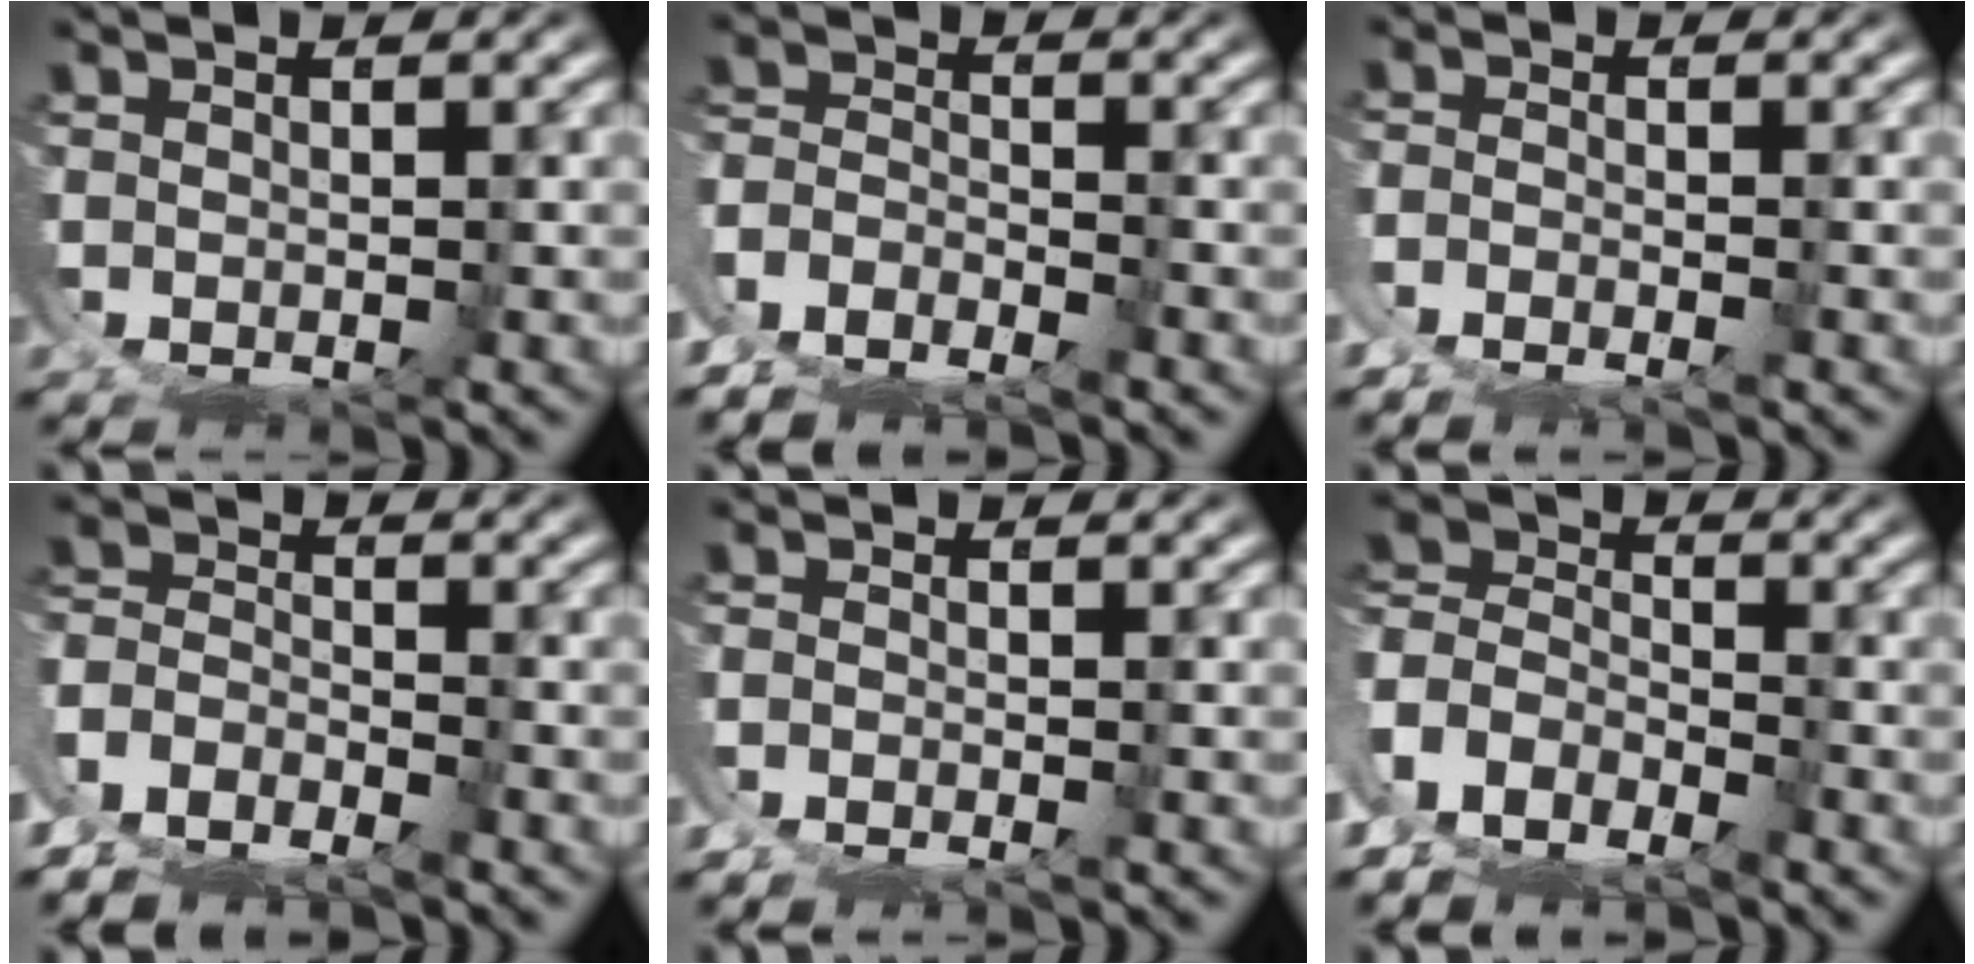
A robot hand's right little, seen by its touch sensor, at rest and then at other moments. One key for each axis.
{"total": 7.6, "fx": -4.4, "fy": 5.7, "fz": 2.4, "tx": -0.055, "ty": -0.025, "tz": -0.083}
{"total": 2.8, "fx": -2.3, "fy": 1.4, "fz": 0.8, "tx": -0.011, "ty": -0.006, "tz": -0.049}
{"total": 8.6, "fx": -4.5, "fy": 6.7, "fz": 3.0, "tx": -0.068, "ty": -0.029, "tz": -0.085}
{"total": 2.0, "fx": -1.7, "fy": 0.9, "fz": 0.5, "tx": -0.010, "ty": -0.005, "tz": -0.037}
{"total": 12.0, "fx": -2.8, "fy": 10.5, "fz": 4.9, "tx": -0.128, "ty": -0.040, "tz": -0.061}